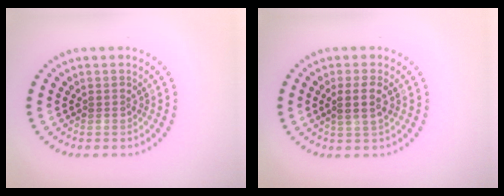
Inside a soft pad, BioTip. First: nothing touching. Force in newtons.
{"total": 2.3, "press": 2.0, "slide": 1.2}